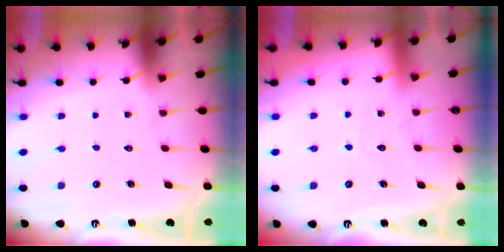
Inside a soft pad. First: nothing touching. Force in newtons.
{"total": 2.9, "press": 2.9, "slide": 0.3}